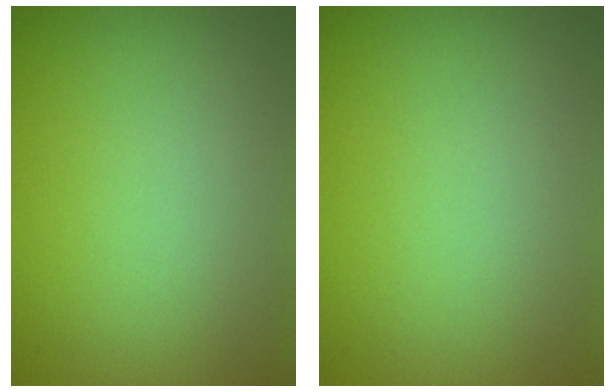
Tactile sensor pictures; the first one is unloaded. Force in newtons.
{"total": 0.0}